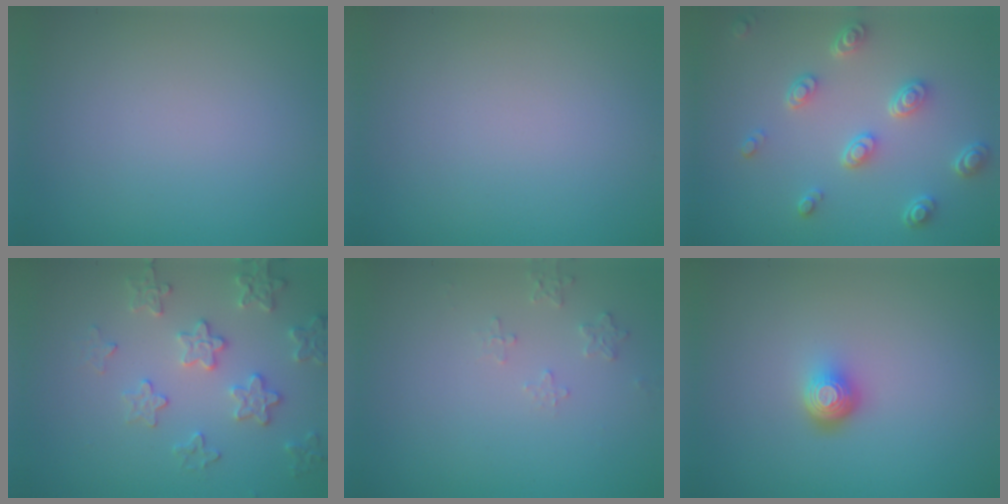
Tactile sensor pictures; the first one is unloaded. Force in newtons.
{"total": 0.0}
{"total": 4.0, "press": 3.1, "slide": 2.6}
{"total": 3.4, "press": 3.4, "slide": 0.2}
{"total": 1.3, "press": 1.3, "slide": 0.2}
{"total": 2.2, "press": 1.5, "slide": 1.6}